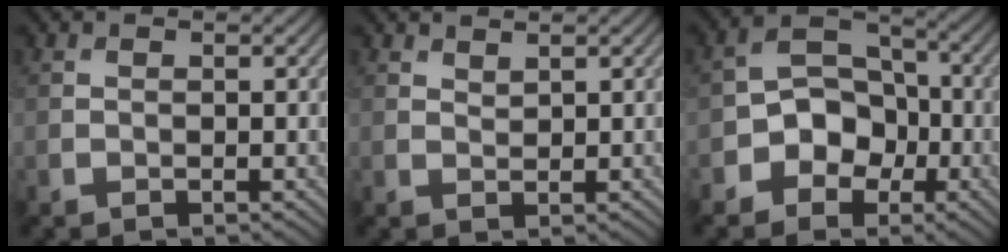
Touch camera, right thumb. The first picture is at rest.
{"total": 1.1, "force": [1.0, 0.2, 0.4], "torque": [-0.011, -0.002, 0.022]}
{"total": 6.8, "force": [-2.9, 5.2, 3.2], "torque": [-0.041, 0.004, -0.070]}